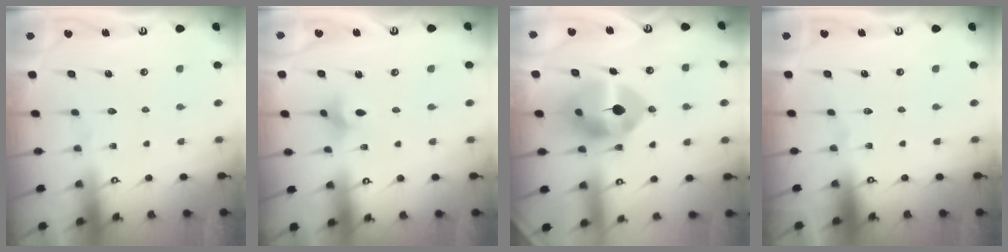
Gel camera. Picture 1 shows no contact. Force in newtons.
{"total": 2.8, "press": 2.7, "slide": 0.7}
{"total": 12.9, "press": 12.8, "slide": 1.6}
{"total": 0.0}